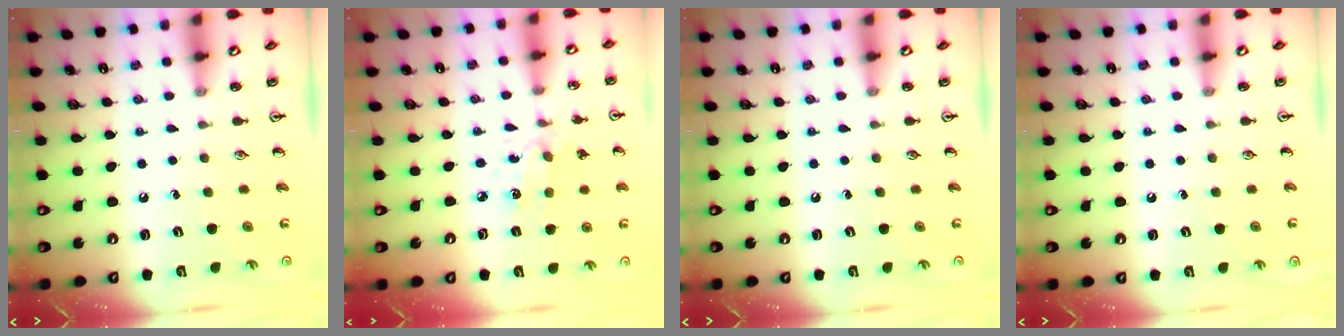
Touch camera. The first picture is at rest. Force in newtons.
{"total": 3.0, "press": 2.9, "slide": 0.7}
{"total": 0.0}
{"total": 0.0}